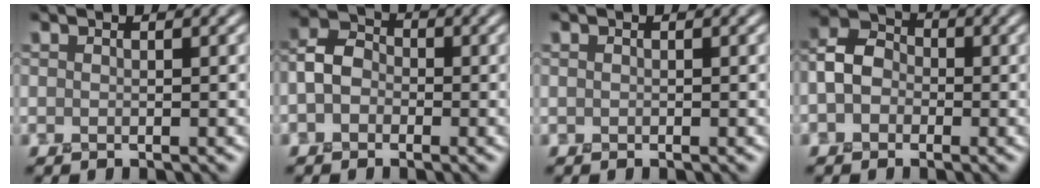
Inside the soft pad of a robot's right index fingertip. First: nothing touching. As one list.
[{"total": 3.0, "force": [-0.7, 2.5, 1.5], "torque": [-0.028, 0.012, -0.021]}, {"total": 0.0}, {"total": 3.8, "force": [-0.7, 3.2, 1.9], "torque": [-0.037, 0.013, -0.021]}]